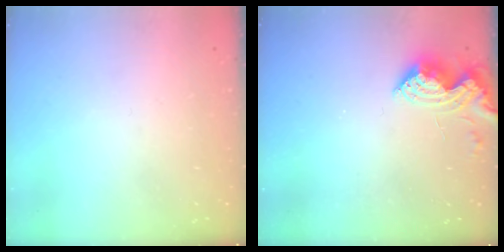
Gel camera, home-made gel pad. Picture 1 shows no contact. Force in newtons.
{"total": 11.6, "press": 11.6, "slide": 1.0}